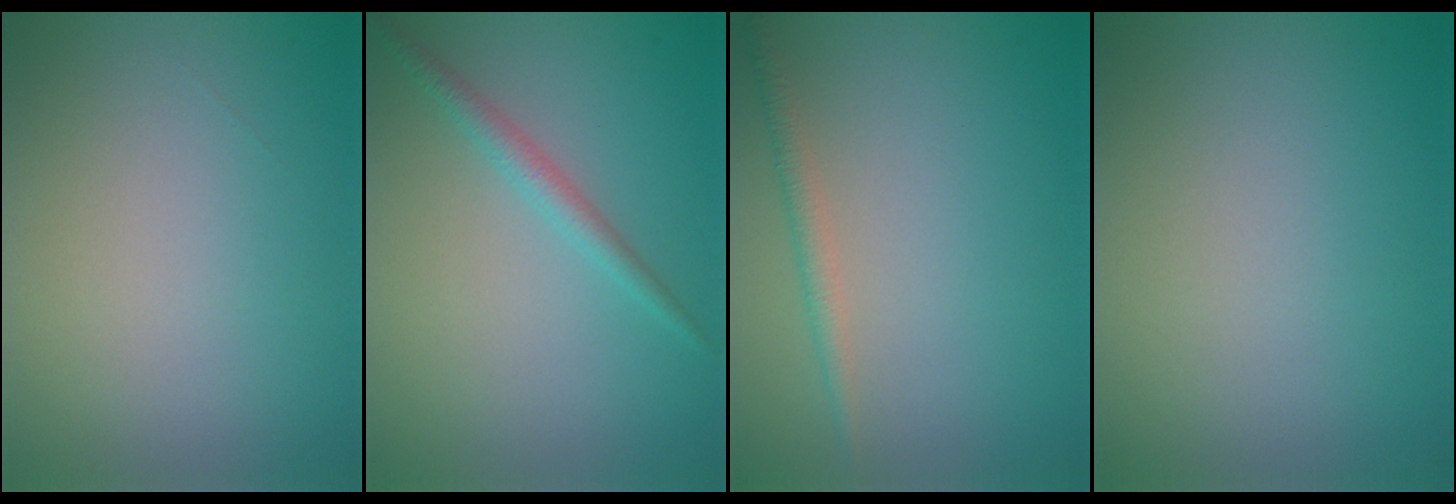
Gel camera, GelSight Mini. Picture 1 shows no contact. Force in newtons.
{"total": 1.8, "press": 1.8, "slide": 0.1}
{"total": 1.7, "press": 1.7, "slide": 0.1}
{"total": 0.0}